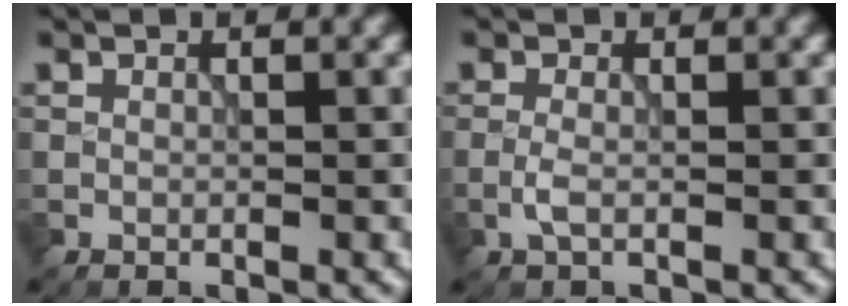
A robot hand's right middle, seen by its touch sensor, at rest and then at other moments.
{"total": 1.4, "force": [-0.5, 0.5, 1.2], "torque": [-0.030, 0.000, -0.014]}